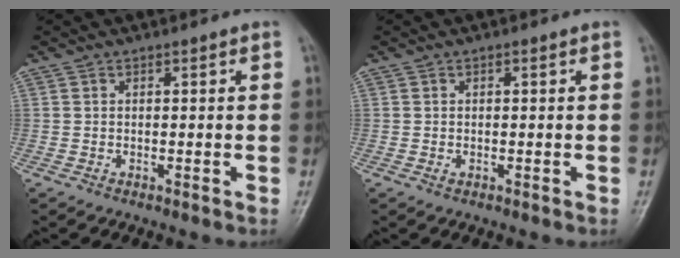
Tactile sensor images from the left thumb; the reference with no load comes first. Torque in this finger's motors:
{"motor_torque": [-0.10, -0.09, -0.06, -0.06, 0.00]}